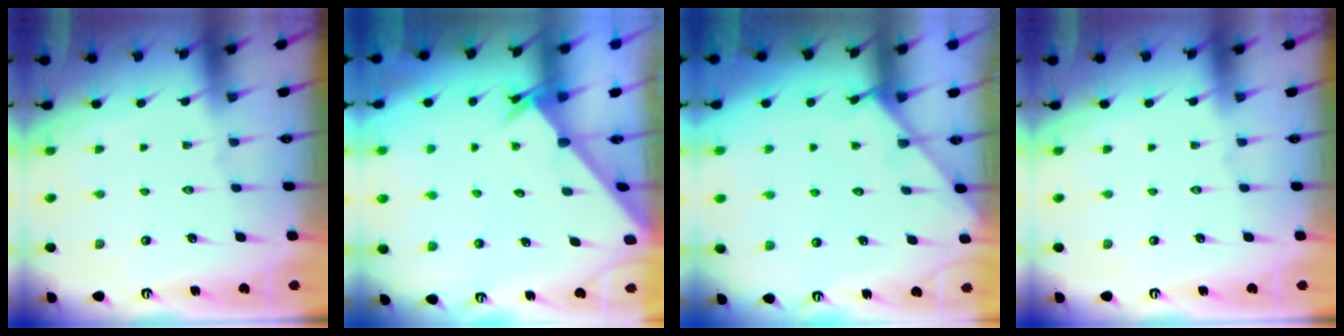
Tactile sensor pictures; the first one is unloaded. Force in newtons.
{"total": 2.6, "press": 2.6, "slide": 0.2}
{"total": 2.7, "press": 2.7, "slide": 0.2}
{"total": 0.0}